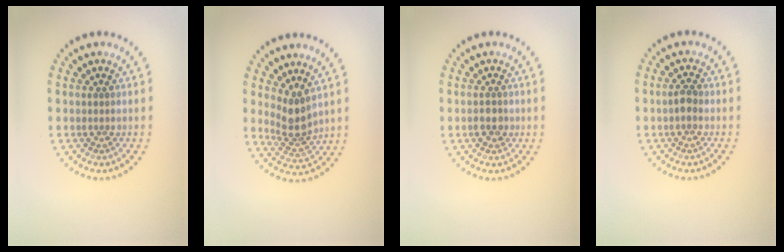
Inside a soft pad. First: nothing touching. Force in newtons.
{"total": 2.9, "press": 2.2, "slide": 1.8}
{"total": 1.6, "press": 1.6, "slide": 0.5}
{"total": 1.2, "press": 1.2, "slide": 0.2}